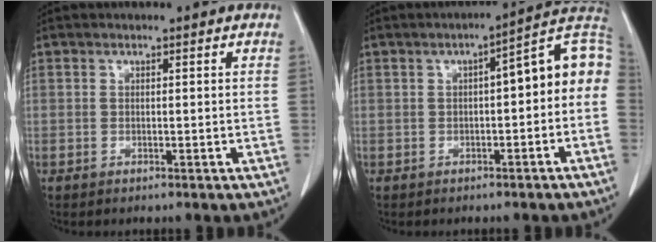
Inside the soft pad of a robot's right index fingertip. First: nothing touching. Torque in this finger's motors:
{"motor_torque": [0.84, 0.02, 0.30, 0.04]}